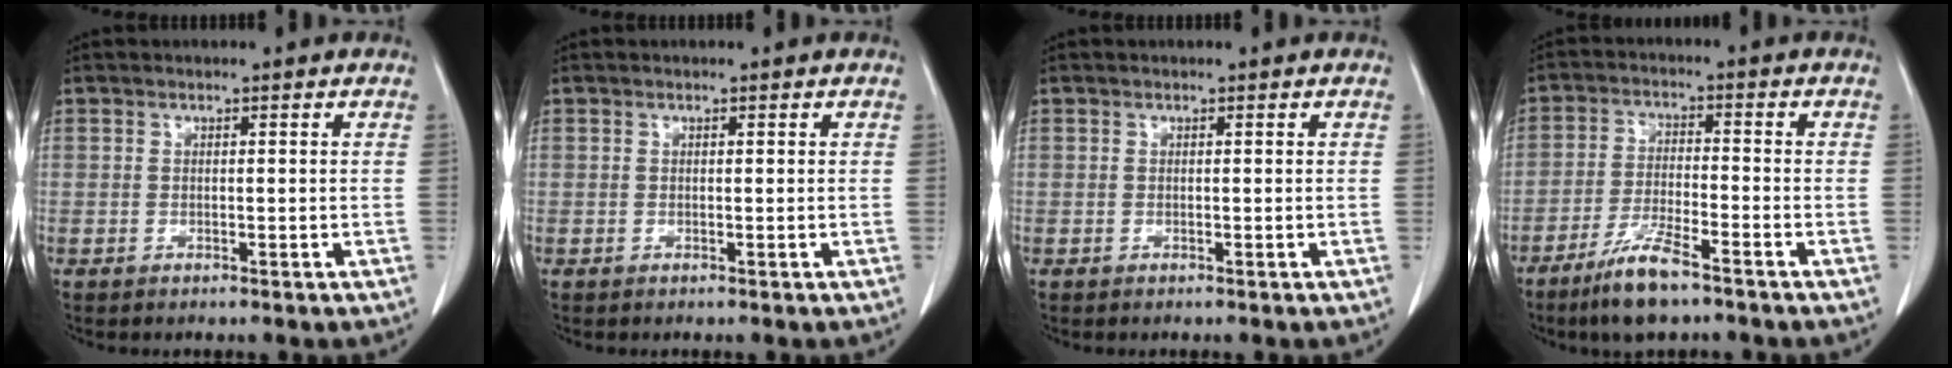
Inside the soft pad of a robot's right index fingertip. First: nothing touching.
{"total": 0.0}
{"total": 0.0}
{"total": 7.9, "force": [-5.6, 1.0, 5.4], "torque": [-0.115, -0.017, -0.103]}